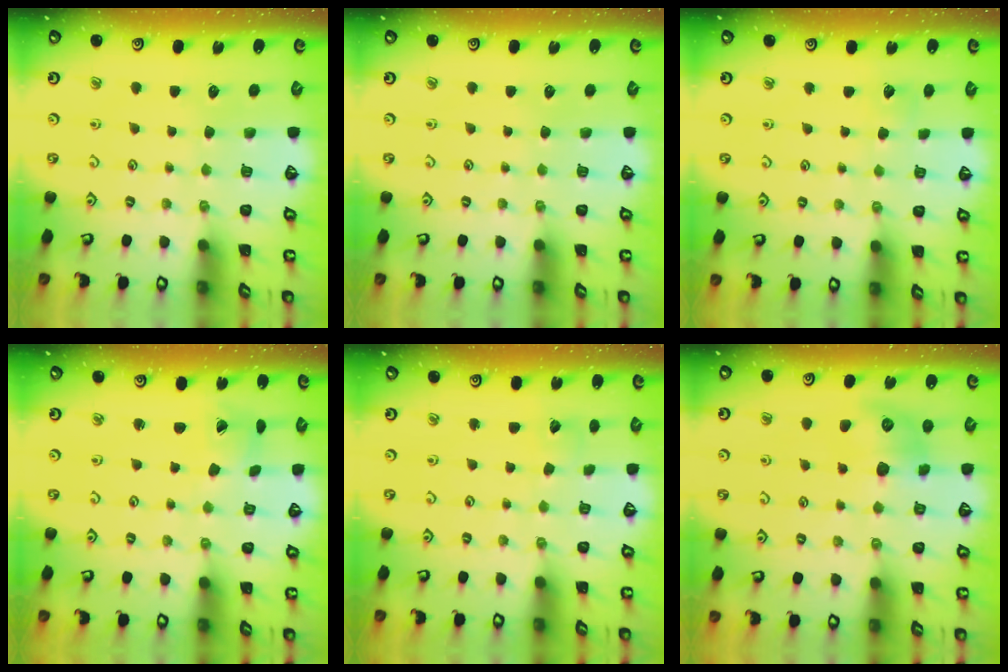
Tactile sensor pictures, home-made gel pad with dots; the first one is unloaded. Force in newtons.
{"total": 0.0}
{"total": 3.4, "press": 3.4, "slide": 0.3}
{"total": 2.5, "press": 2.5, "slide": 0.4}
{"total": 3.2, "press": 3.2, "slide": 0.2}
{"total": 9.7, "press": 9.7, "slide": 0.6}